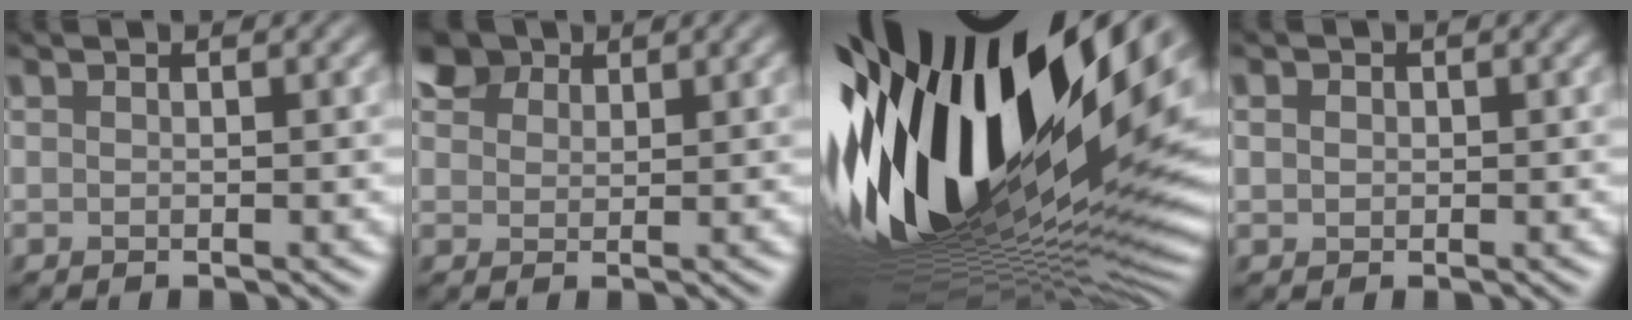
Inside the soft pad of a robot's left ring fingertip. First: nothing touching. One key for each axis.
{"total": 4.0, "fx": 2.7, "fy": 2.5, "fz": 1.7, "tx": -0.046, "ty": -0.006, "tz": 0.048}
{"total": 19.7, "fx": 2.8, "fy": 7.5, "fz": 17.9, "tx": -0.319, "ty": -0.028, "tz": 0.031}
{"total": 0.8, "fx": -0.1, "fy": 0.8, "fz": 0.2, "tx": -0.005, "ty": -0.004, "tz": -0.006}